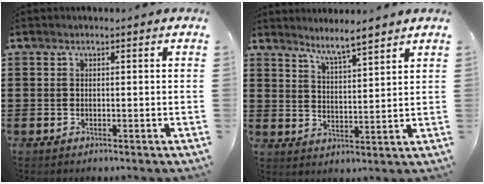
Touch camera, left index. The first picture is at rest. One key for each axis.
{"total": 4.9, "fx": 4.6, "fy": -0.2, "fz": 1.8, "tx": -0.050, "ty": -0.019, "tz": 0.079}